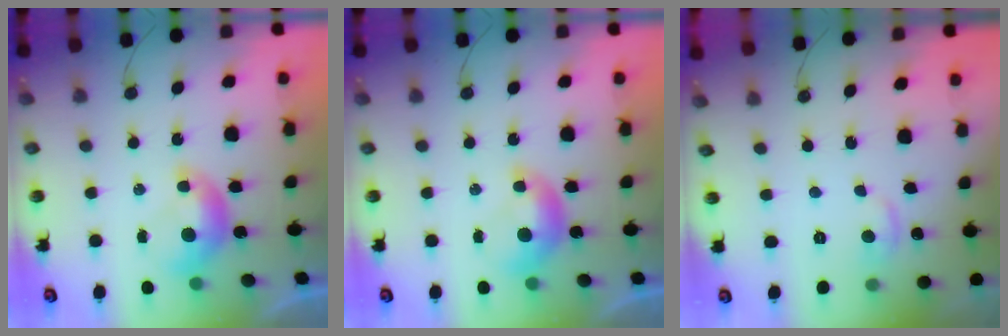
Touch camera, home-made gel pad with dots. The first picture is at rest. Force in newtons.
{"total": 0.0}
{"total": 1.2, "press": 0.8, "slide": 0.9}